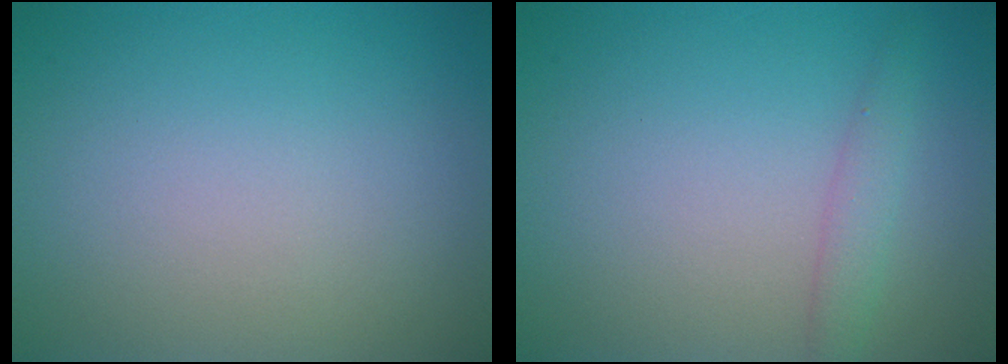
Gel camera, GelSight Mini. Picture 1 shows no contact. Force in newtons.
{"total": 1.7, "press": 1.7, "slide": 0.0}